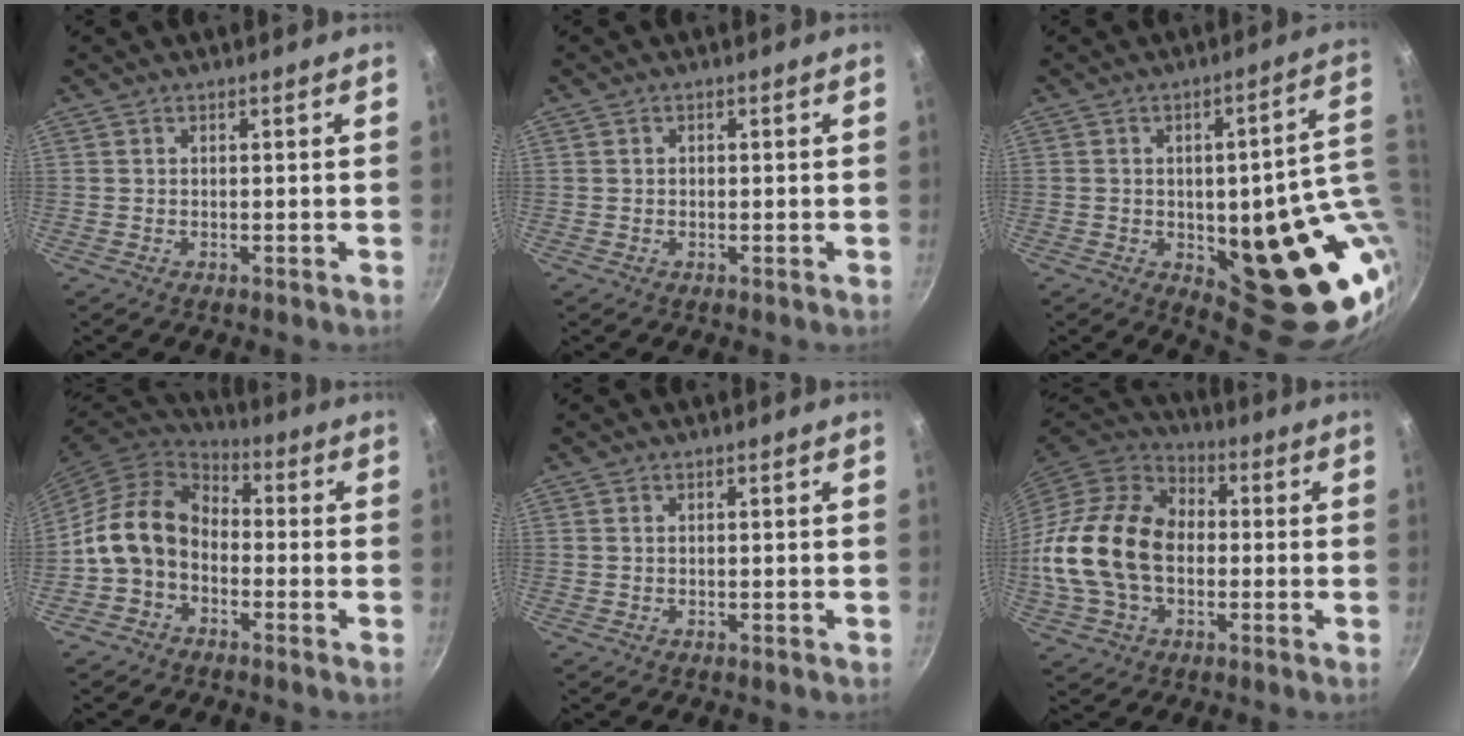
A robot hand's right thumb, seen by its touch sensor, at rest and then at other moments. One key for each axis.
{"total": 0.7, "fx": 0.1, "fy": 0.6, "fz": 0.3, "tx": -0.001, "ty": 0.004, "tz": 0.000}
{"total": 24.6, "fx": -2.8, "fy": 11.1, "fz": 21.8, "tx": -0.194, "ty": -0.006, "tz": -0.017}
{"total": 12.2, "fx": -2.1, "fy": 9.1, "fz": 7.8, "tx": -0.115, "ty": 0.040, "tz": -0.058}
{"total": 0.0}
{"total": 20.7, "fx": -1.6, "fy": 14.4, "fz": 14.7, "tx": -0.266, "ty": 0.036, "tz": -0.037}